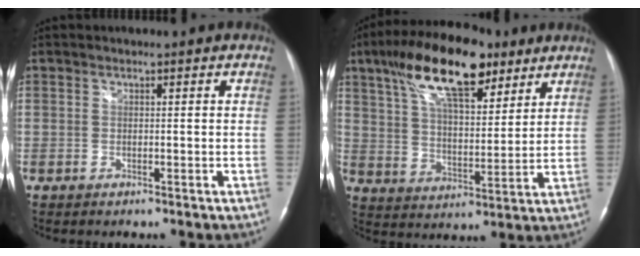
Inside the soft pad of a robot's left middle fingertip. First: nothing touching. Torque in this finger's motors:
{"motor_torque": [1.56, -0.58, 0.23, 0.21]}